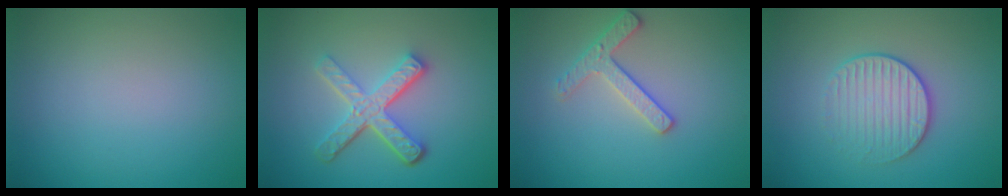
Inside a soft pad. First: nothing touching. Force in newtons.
{"total": 5.0, "press": 3.5, "slide": 3.6}
{"total": 2.4, "press": 2.3, "slide": 0.5}
{"total": 3.2, "press": 2.9, "slide": 1.4}